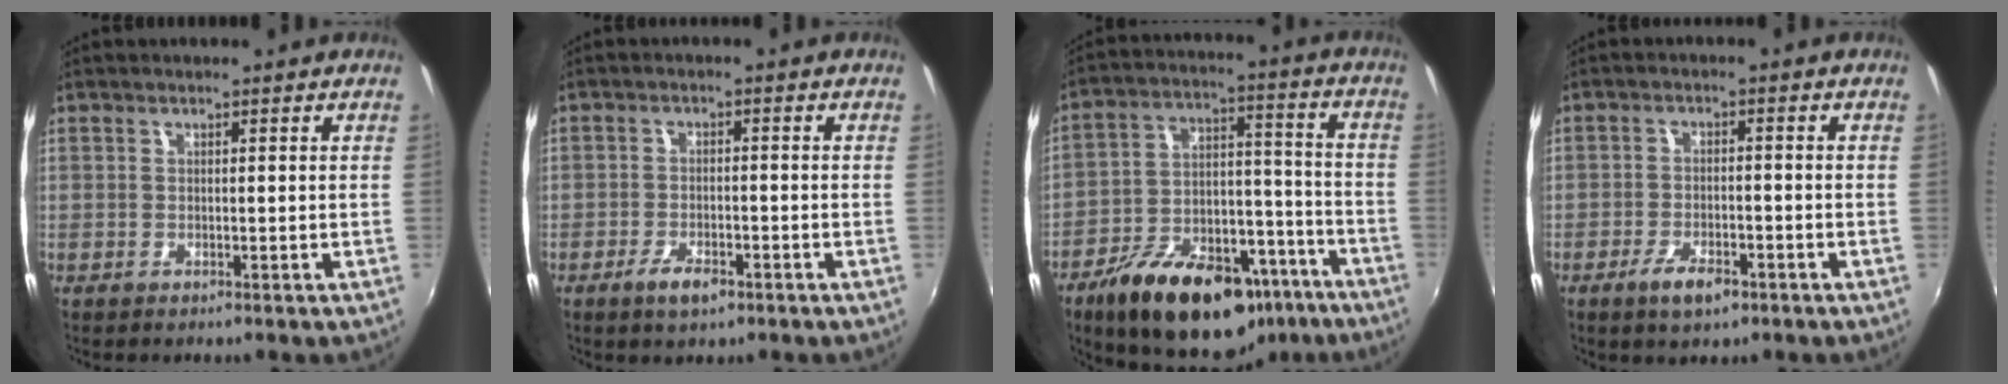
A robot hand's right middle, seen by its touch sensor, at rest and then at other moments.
{"total": 4.3, "force": [-2.7, 1.8, 2.8], "torque": [-0.065, -0.007, -0.050]}
{"total": 25.1, "force": [-16.0, 12.2, 14.9], "torque": [-0.255, 0.014, -0.229]}
{"total": 5.3, "force": [-3.3, 2.2, 3.5], "torque": [-0.081, -0.009, -0.058]}